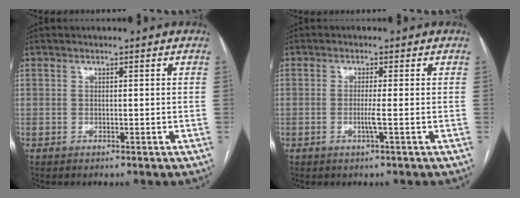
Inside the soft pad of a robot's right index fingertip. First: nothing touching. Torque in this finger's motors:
{"motor_torque": [-0.02, 0.05, 0.00, 0.00]}